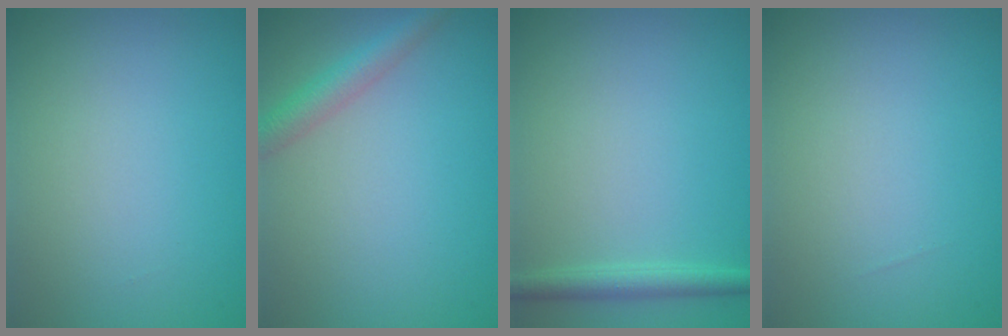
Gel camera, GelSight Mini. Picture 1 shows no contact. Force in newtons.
{"total": 2.7, "press": 2.7, "slide": 0.1}
{"total": 1.8, "press": 1.8, "slide": 0.1}
{"total": 0.0}